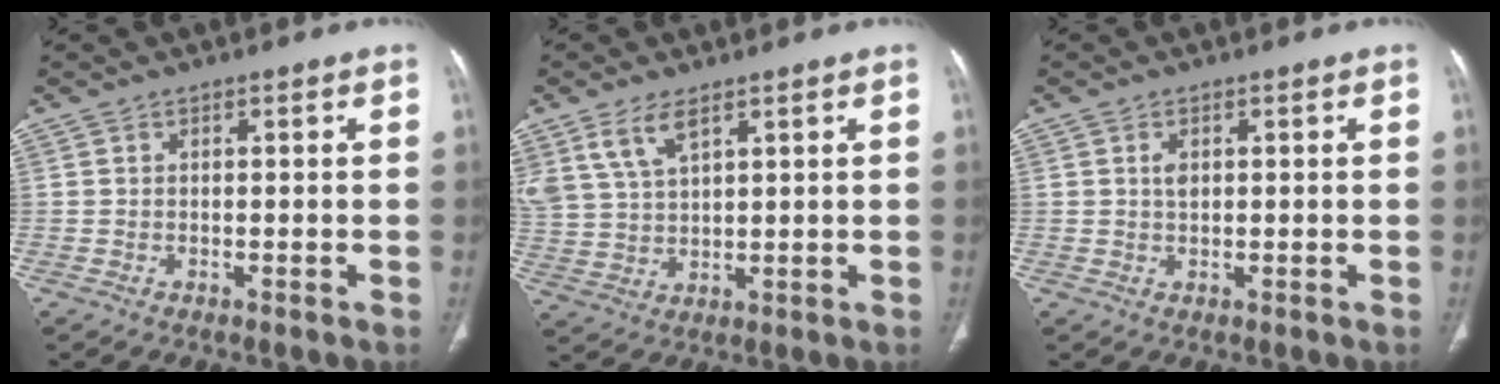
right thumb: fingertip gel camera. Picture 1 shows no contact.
{"total": 7.3, "force": [4.6, 3.3, 4.7], "torque": [-0.095, -0.012, 0.102]}
{"total": 2.8, "force": [0.7, 1.6, 2.2], "torque": [-0.038, -0.002, 0.014]}